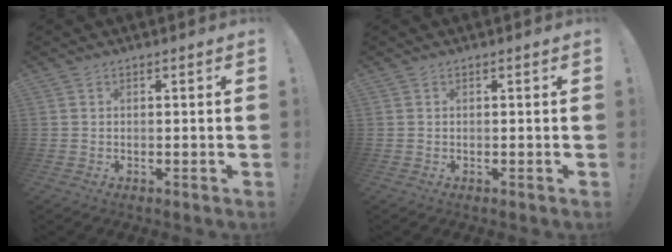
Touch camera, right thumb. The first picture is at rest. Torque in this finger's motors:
{"motor_torque": [0.00, 0.00, 0.00, 0.00, 0.00]}